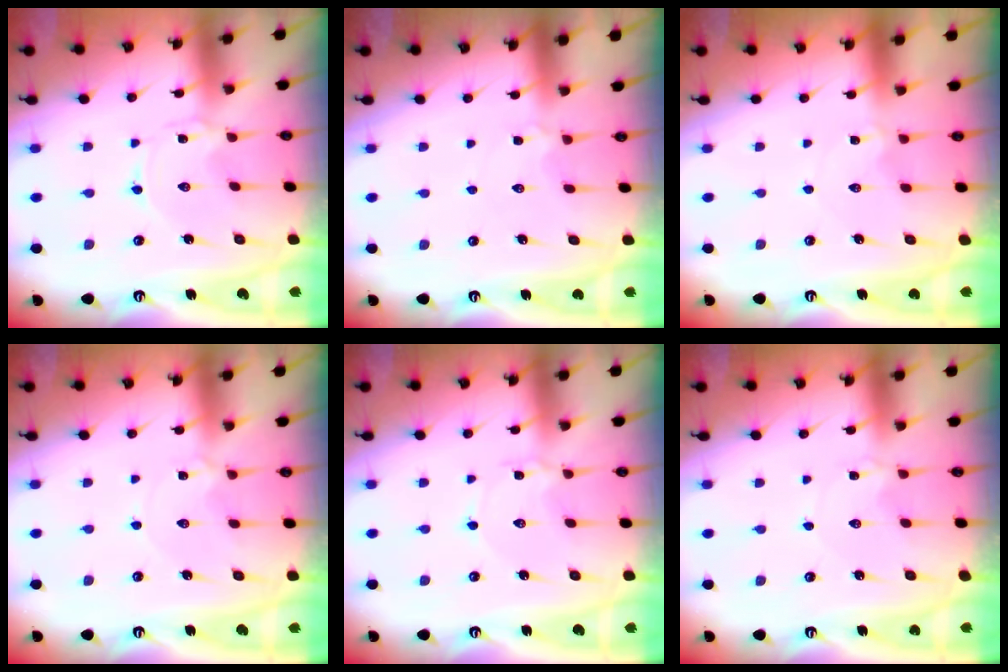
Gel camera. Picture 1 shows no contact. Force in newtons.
{"total": 2.1, "press": 2.0, "slide": 0.6}
{"total": 0.6, "press": 0.6, "slide": 0.2}
{"total": 1.1, "press": 1.0, "slide": 0.4}
{"total": 2.8, "press": 2.8, "slide": 0.3}
{"total": 1.8, "press": 1.8, "slide": 0.3}